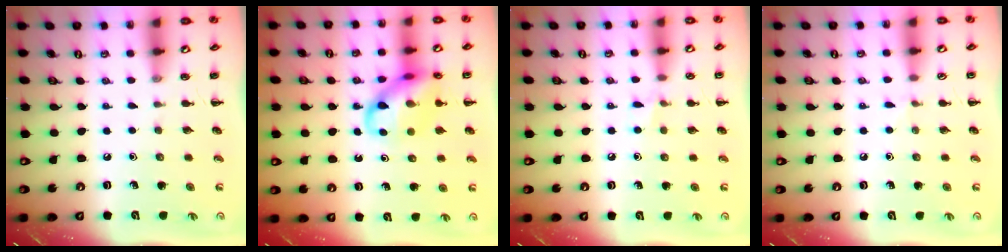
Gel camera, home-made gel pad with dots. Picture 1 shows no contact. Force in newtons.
{"total": 13.8, "press": 13.8, "slide": 1.1}
{"total": 4.0, "press": 3.8, "slide": 1.2}
{"total": 2.8, "press": 2.5, "slide": 1.1}